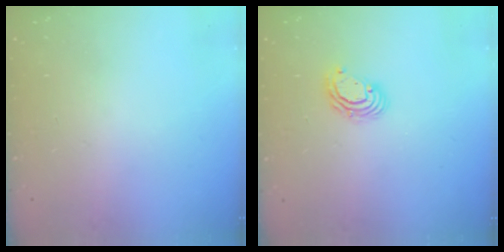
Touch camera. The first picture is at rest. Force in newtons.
{"total": 5.7, "press": 5.7, "slide": 0.2}